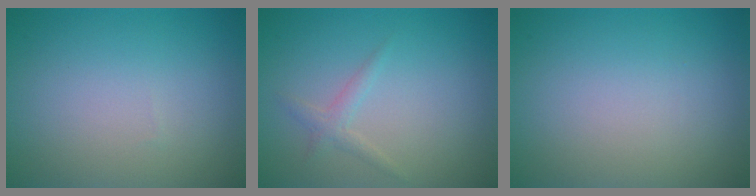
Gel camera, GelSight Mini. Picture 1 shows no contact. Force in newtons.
{"total": 1.3, "press": 1.3, "slide": 0.0}
{"total": 0.0}